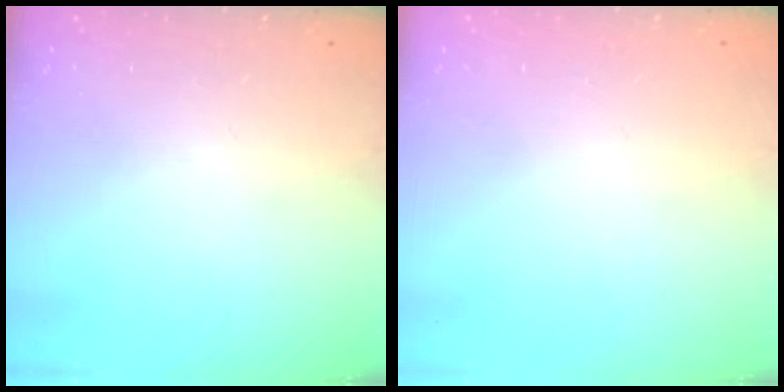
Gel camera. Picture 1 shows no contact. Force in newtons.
{"total": 2.5, "press": 2.5, "slide": 0.2}